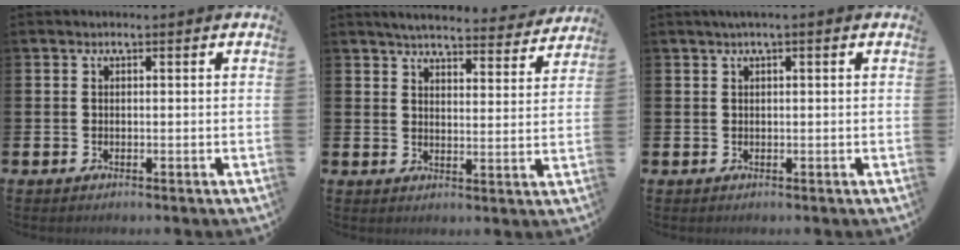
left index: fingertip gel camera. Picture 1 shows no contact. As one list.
[{"total": 5.0, "force": [4.9, 0.6, 1.0], "torque": [-0.025, -0.036, 0.082]}, {"total": 1.2, "force": [0.8, 0.0, 0.9], "torque": [-0.014, 0.002, 0.012]}]